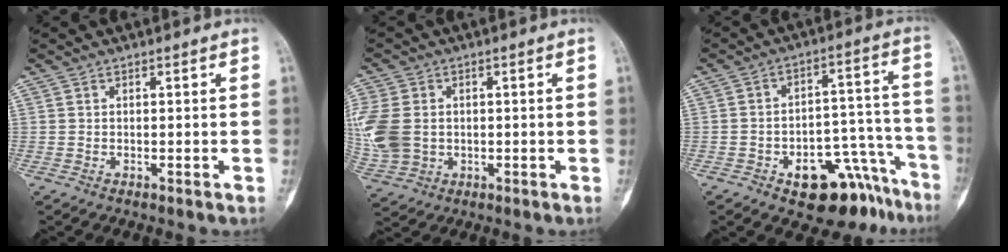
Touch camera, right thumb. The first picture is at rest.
{"total": 13.5, "force": [0.6, 10.5, 8.5], "torque": [-0.221, 0.000, 0.025]}
{"total": 15.1, "force": [-9.4, 7.6, 9.1], "torque": [-0.073, 0.095, -0.127]}